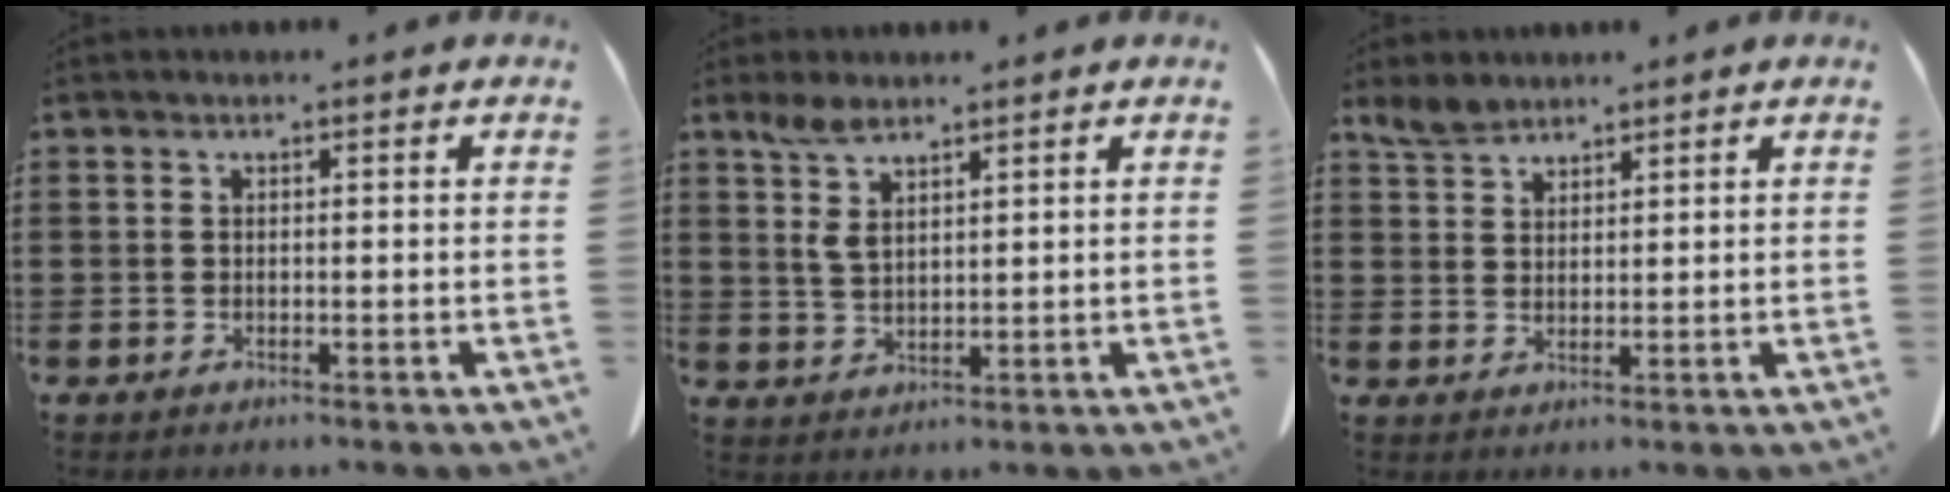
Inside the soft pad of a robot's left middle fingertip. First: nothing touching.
{"total": 5.0, "force": [2.9, 2.1, 3.6], "torque": [-0.087, 0.000, 0.052]}
{"total": 3.2, "force": [2.6, 1.6, 1.1], "torque": [-0.031, 0.002, 0.048]}